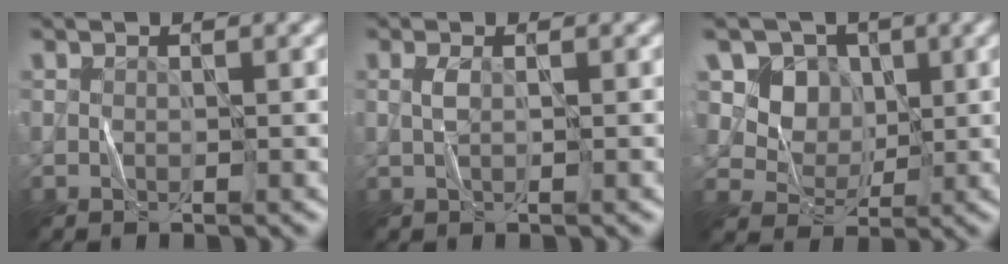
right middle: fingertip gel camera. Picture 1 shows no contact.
{"total": 1.1, "force": [0.1, 0.3, 1.1], "torque": [-0.027, 0.003, 0.001]}
{"total": 7.3, "force": [3.0, 5.9, 2.9], "torque": [-0.062, -0.005, 0.056]}